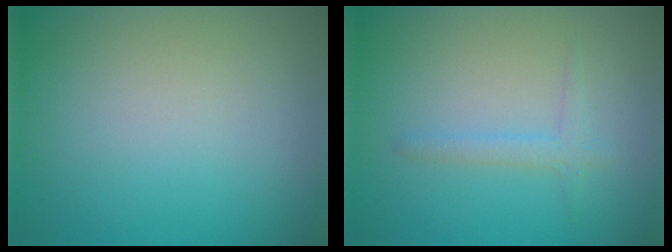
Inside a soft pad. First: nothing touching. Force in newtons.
{"total": 1.4, "press": 1.4, "slide": 0.1}